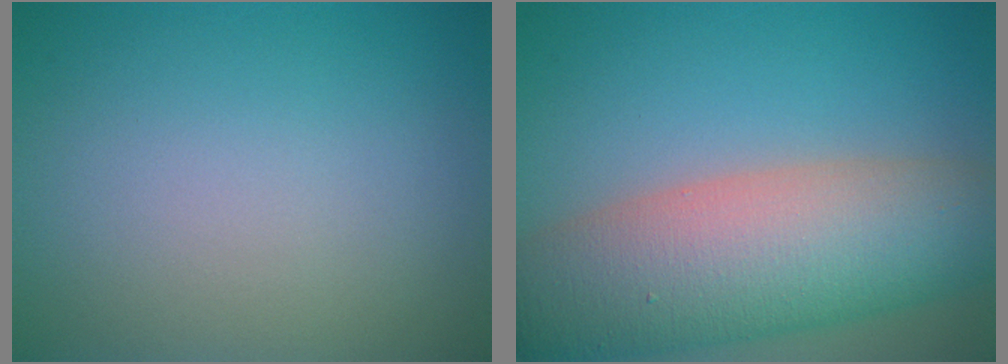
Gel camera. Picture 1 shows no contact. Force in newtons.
{"total": 11.6, "press": 11.6, "slide": 0.8}